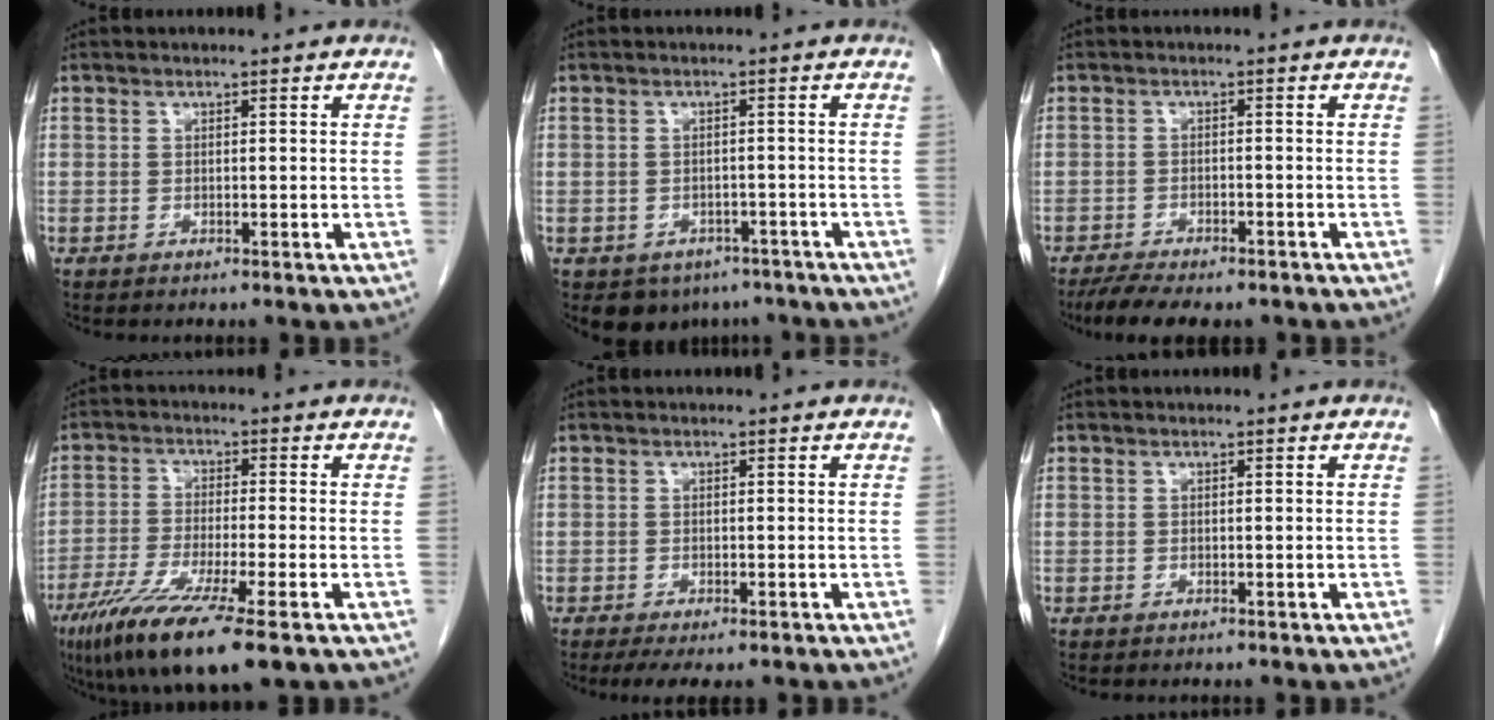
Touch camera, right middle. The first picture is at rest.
{"total": 6.4, "force": [-4.6, 4.2, 1.3], "torque": [-0.014, 0.008, -0.057]}
{"total": 8.7, "force": [-7.1, 2.3, 4.3], "torque": [-0.065, -0.010, -0.107]}
{"total": 13.2, "force": [-7.8, 0.9, 10.6], "torque": [-0.200, -0.041, -0.134]}
{"total": 4.6, "force": [-3.3, 1.3, 2.9], "torque": [-0.044, -0.012, -0.047]}
{"total": 0.0}